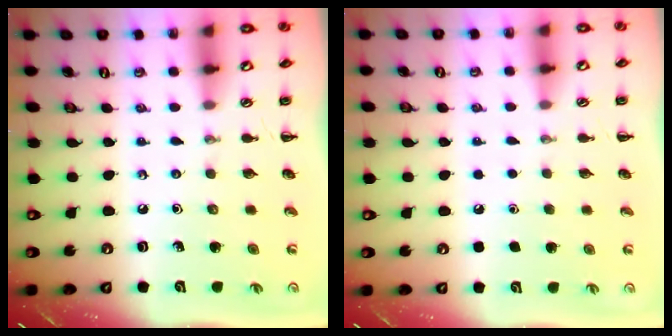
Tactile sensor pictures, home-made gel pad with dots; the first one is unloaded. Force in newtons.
{"total": 1.7, "press": 1.7, "slide": 0.1}